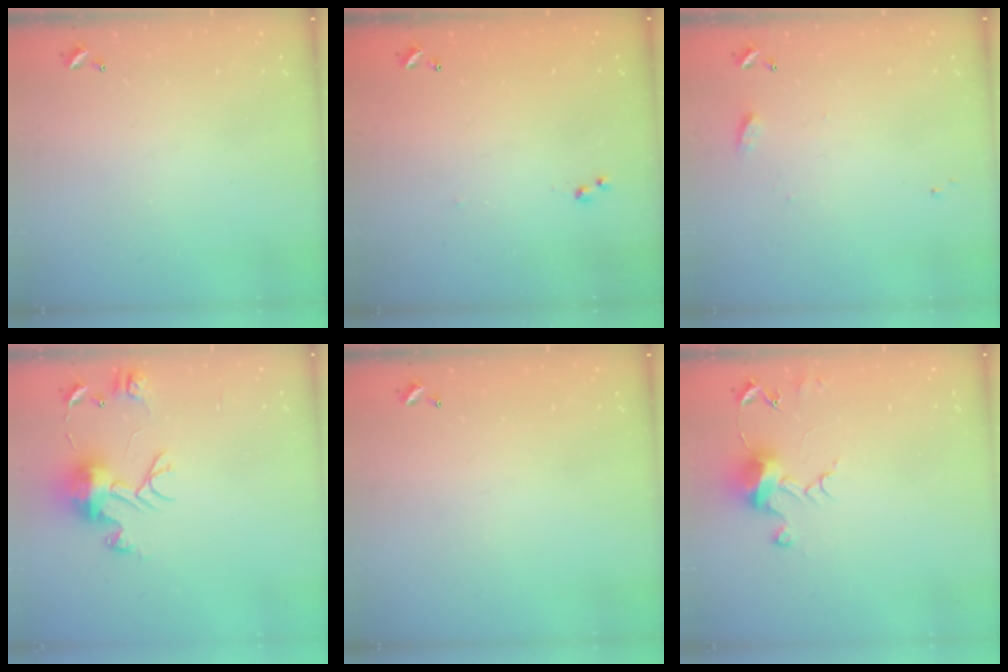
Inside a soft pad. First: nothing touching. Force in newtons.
{"total": 4.8, "press": 4.7, "slide": 0.4}
{"total": 7.2, "press": 7.2, "slide": 0.7}
{"total": 10.5, "press": 10.5, "slide": 1.0}
{"total": 0.0}
{"total": 7.7, "press": 7.7, "slide": 0.4}